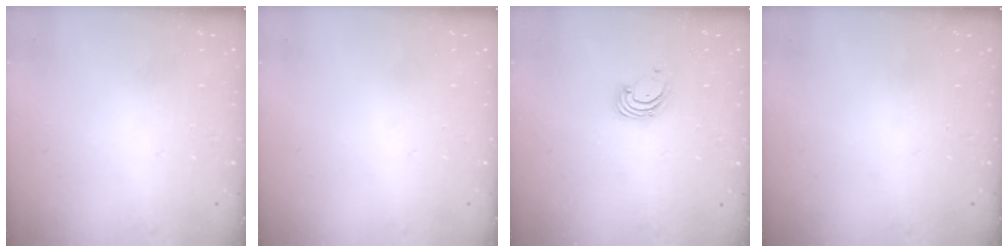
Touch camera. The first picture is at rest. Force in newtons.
{"total": 0.0}
{"total": 1.6, "press": 1.6, "slide": 0.1}
{"total": 0.0}